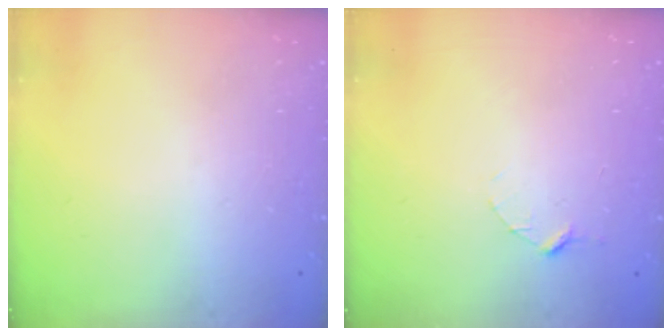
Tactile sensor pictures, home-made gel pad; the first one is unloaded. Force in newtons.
{"total": 2.9, "press": 2.9, "slide": 0.3}